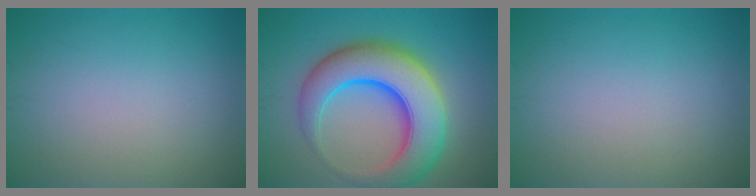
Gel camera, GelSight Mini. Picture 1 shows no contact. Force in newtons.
{"total": 10.5, "press": 10.5, "slide": 0.4}
{"total": 0.0}